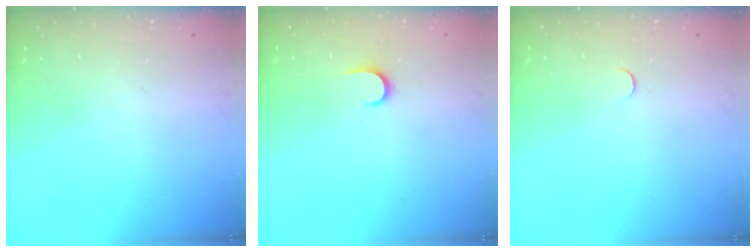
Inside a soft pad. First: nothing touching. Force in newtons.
{"total": 6.7, "press": 6.7, "slide": 0.7}
{"total": 3.3, "press": 3.3, "slide": 0.3}